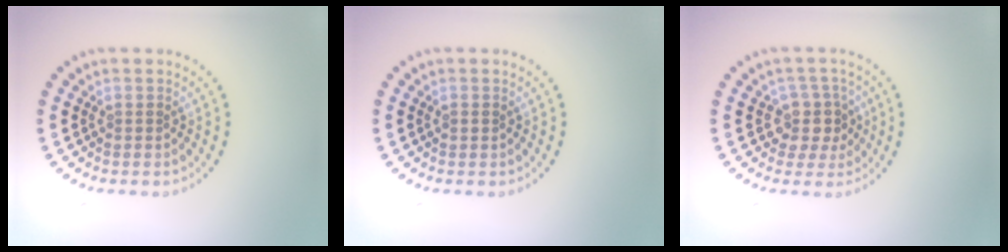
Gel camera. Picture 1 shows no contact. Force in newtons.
{"total": 0.6, "press": 0.6, "slide": 0.1}
{"total": 2.9, "press": 2.2, "slide": 1.8}